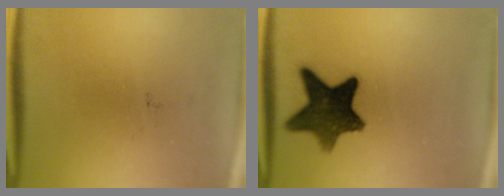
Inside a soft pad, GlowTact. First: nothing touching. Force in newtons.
{"total": 11.8}